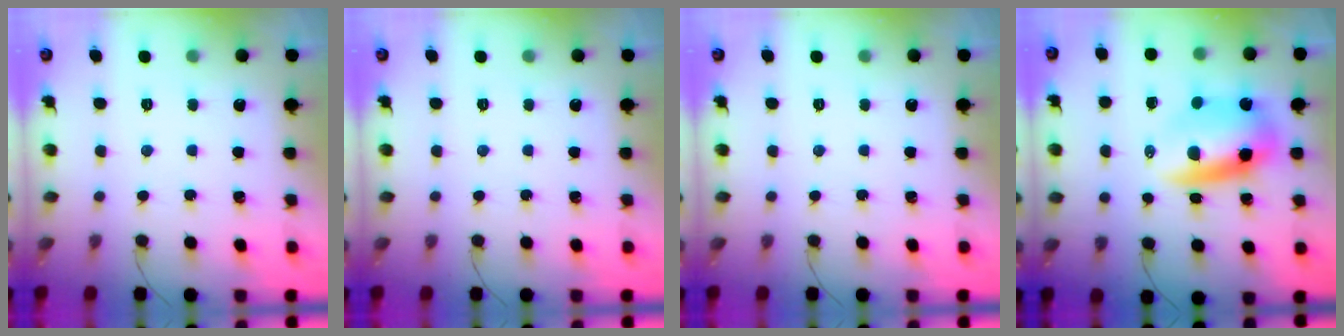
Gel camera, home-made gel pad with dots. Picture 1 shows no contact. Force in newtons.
{"total": 0.0}
{"total": 0.0}
{"total": 9.6, "press": 9.3, "slide": 2.5}